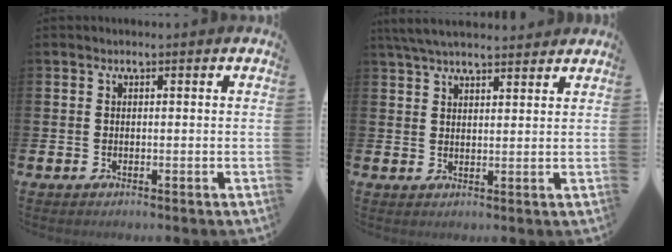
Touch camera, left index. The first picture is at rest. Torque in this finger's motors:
{"motor_torque": [0.99, -1.14, 0.47, 0.04]}